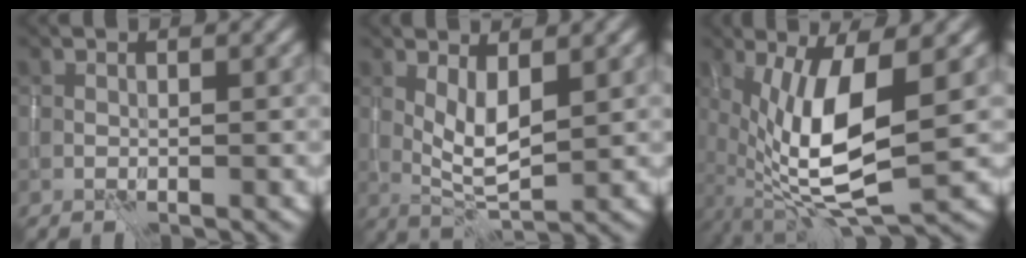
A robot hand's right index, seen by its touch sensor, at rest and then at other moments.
{"total": 3.8, "force": [1.1, 1.3, 3.4], "torque": [-0.067, -0.008, 0.023]}
{"total": 9.7, "force": [0.2, 3.2, 9.1], "torque": [-0.181, -0.013, 0.007]}